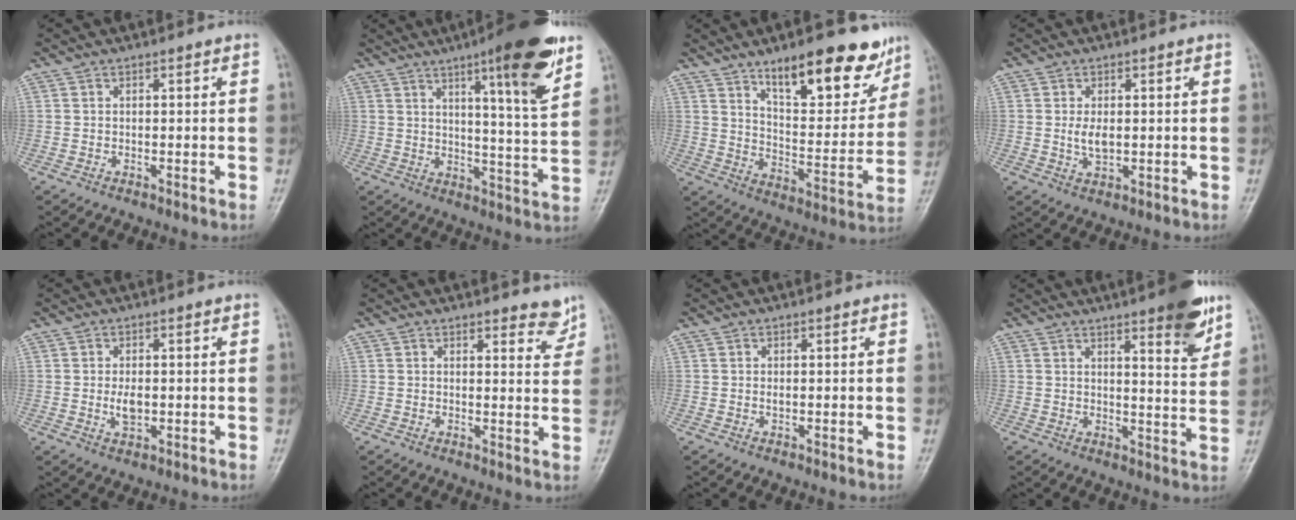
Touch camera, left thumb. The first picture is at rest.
{"total": 15.4, "force": [8.8, 2.2, 12.5], "torque": [-0.162, -0.050, 0.125]}
{"total": 19.0, "force": [12.4, 7.1, 12.5], "torque": [-0.128, -0.074, 0.195]}
{"total": 4.1, "force": [-0.4, 2.4, 3.3], "torque": [-0.061, -0.003, -0.007]}
{"total": 3.5, "force": [-0.2, 2.1, 2.8], "torque": [-0.047, -0.004, -0.004]}
{"total": 4.2, "force": [3.5, 1.7, 1.6], "torque": [0.006, -0.027, 0.038]}
{"total": 0.8, "force": [0.1, 0.5, 0.6], "torque": [-0.009, 0.000, 0.001]}
{"total": 10.1, "force": [6.3, 2.1, 7.6], "torque": [-0.081, -0.036, 0.082]}